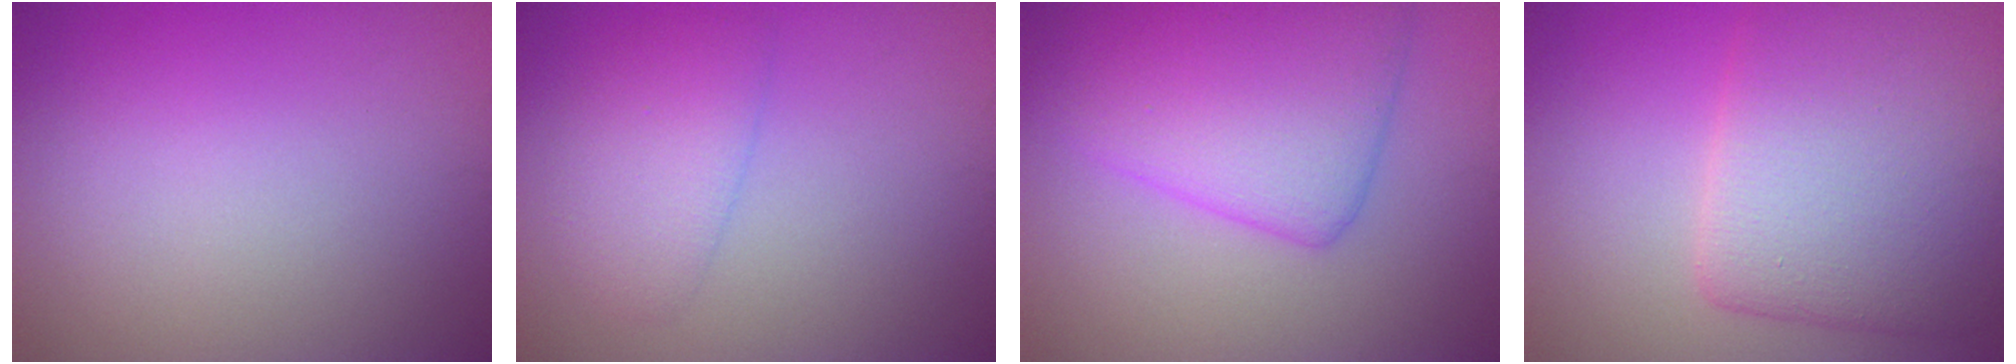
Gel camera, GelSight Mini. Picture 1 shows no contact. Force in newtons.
{"total": 2.7, "press": 2.7, "slide": 0.3}
{"total": 7.4, "press": 7.4, "slide": 0.1}
{"total": 9.7, "press": 9.7, "slide": 0.8}